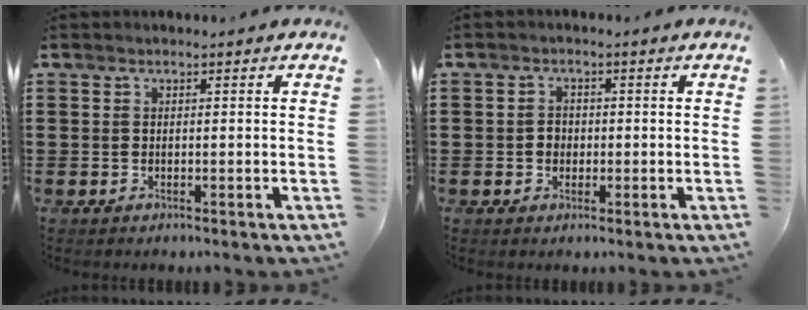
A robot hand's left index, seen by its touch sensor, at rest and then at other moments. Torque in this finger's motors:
{"motor_torque": [0.47, 0.46, 0.21, 0.01]}